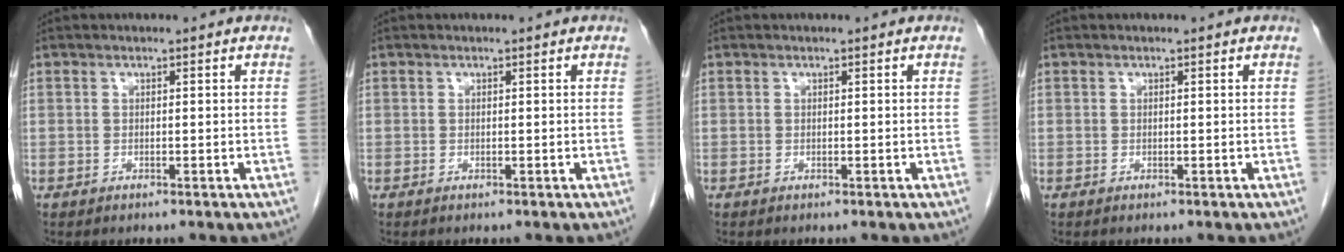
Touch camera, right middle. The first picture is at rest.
{"total": 0.0}
{"total": 0.0}
{"total": 0.0}